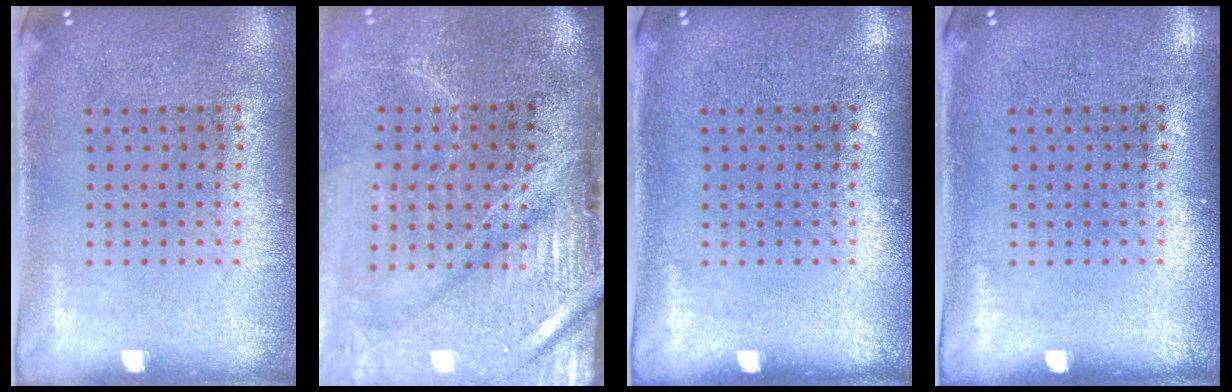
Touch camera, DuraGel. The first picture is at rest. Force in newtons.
{"total": 4.5, "press": 3.7, "slide": 2.5}
{"total": 0.0}
{"total": 0.0}